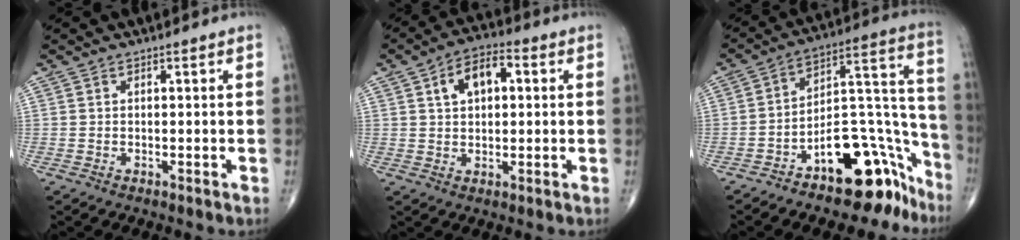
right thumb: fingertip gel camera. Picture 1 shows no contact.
{"total": 8.3, "force": [2.2, 4.9, 6.4], "torque": [-0.093, 0.014, 0.030]}
{"total": 19.0, "force": [-12.2, 8.7, 11.6], "torque": [-0.090, 0.140, -0.185]}